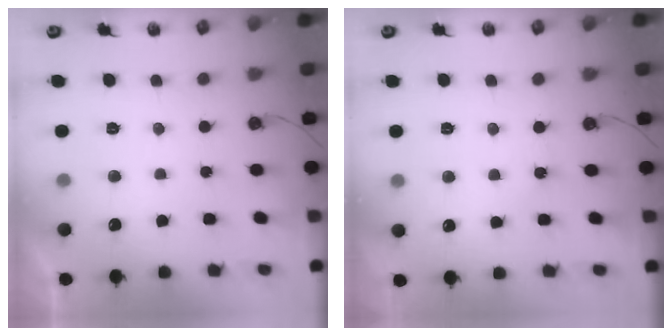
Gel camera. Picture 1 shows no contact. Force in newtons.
{"total": 2.4, "press": 2.3, "slide": 0.4}